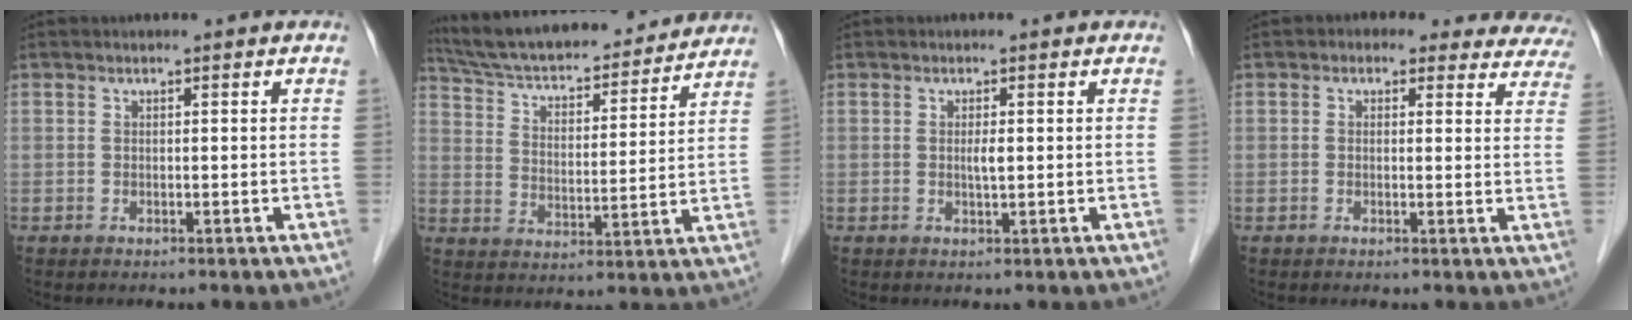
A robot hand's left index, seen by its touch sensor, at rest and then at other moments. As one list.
[{"total": 22.8, "force": [20.8, 4.8, 8.0], "torque": [-0.138, 0.019, 0.301]}, {"total": 1.4, "force": [0.1, 0.2, 1.3], "torque": [-0.026, -0.001, 0.002]}, {"total": 12.1, "force": [10.5, 5.4, 2.6], "torque": [0.014, 0.009, 0.086]}]